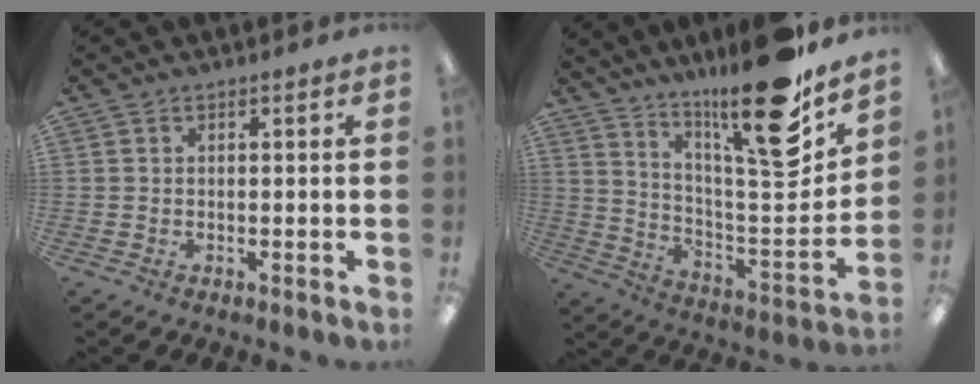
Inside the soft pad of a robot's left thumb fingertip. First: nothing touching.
{"total": 21.3, "force": [16.0, 2.9, 13.7], "torque": [-0.214, -0.119, 0.250]}